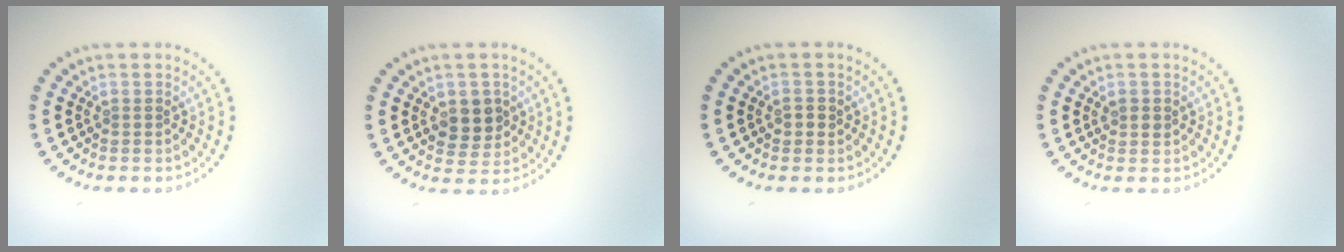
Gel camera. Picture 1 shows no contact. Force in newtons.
{"total": 3.1, "press": 3.0, "slide": 0.8}
{"total": 0.9, "press": 0.9, "slide": 0.1}
{"total": 1.1, "press": 1.1, "slide": 0.1}